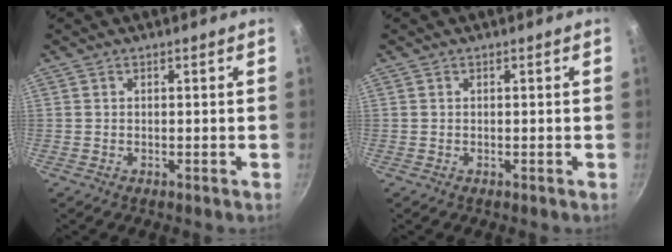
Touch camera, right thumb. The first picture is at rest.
{"total": 0.0}